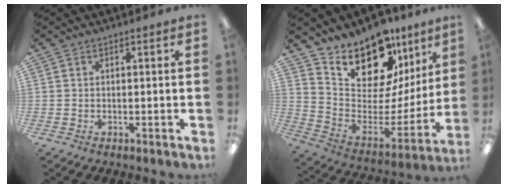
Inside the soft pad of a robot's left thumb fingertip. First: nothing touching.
{"total": 17.8, "force": [15.3, 7.2, 5.8], "torque": [-0.108, -0.133, 0.271]}